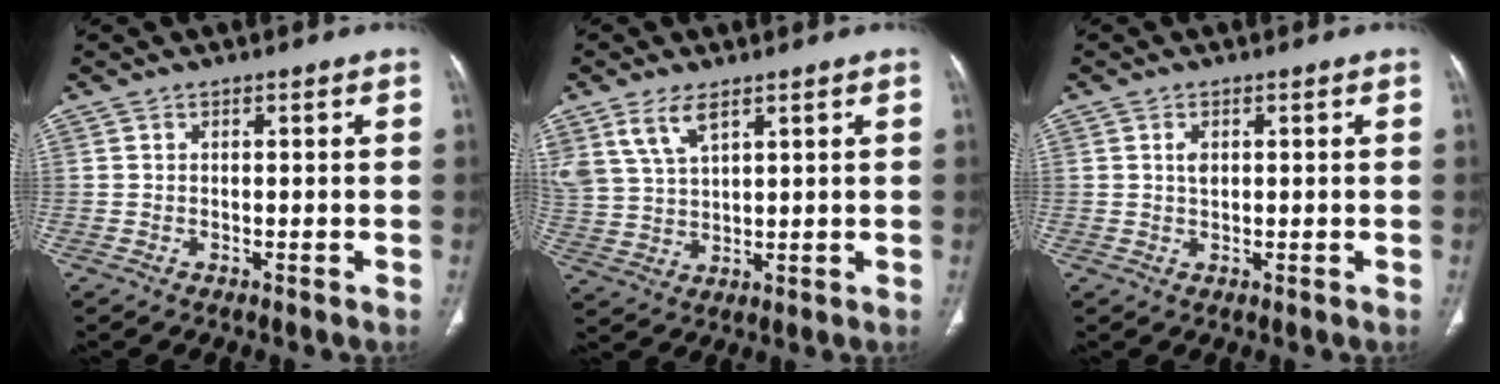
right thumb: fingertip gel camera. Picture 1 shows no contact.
{"total": 7.3, "force": [4.6, 3.3, 4.7], "torque": [-0.095, -0.012, 0.102]}
{"total": 2.8, "force": [0.7, 1.6, 2.2], "torque": [-0.038, -0.002, 0.014]}